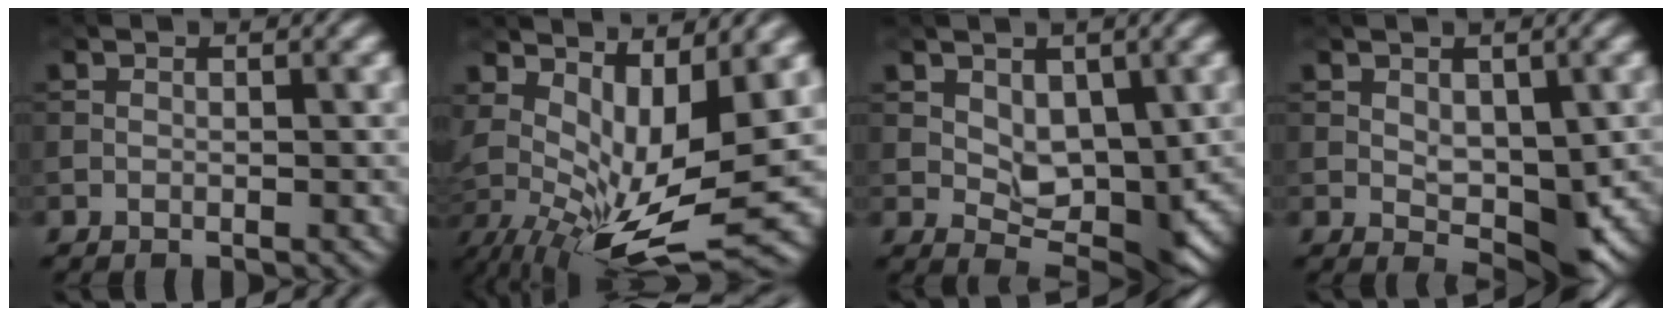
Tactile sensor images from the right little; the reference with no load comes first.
{"total": 9.3, "force": [1.4, 3.5, 8.5], "torque": [-0.155, -0.012, 0.036]}
{"total": 4.2, "force": [1.1, 2.7, 3.1], "torque": [-0.042, -0.012, 0.024]}
{"total": 4.1, "force": [0.1, 2.3, 3.4], "torque": [-0.054, -0.006, 0.009]}